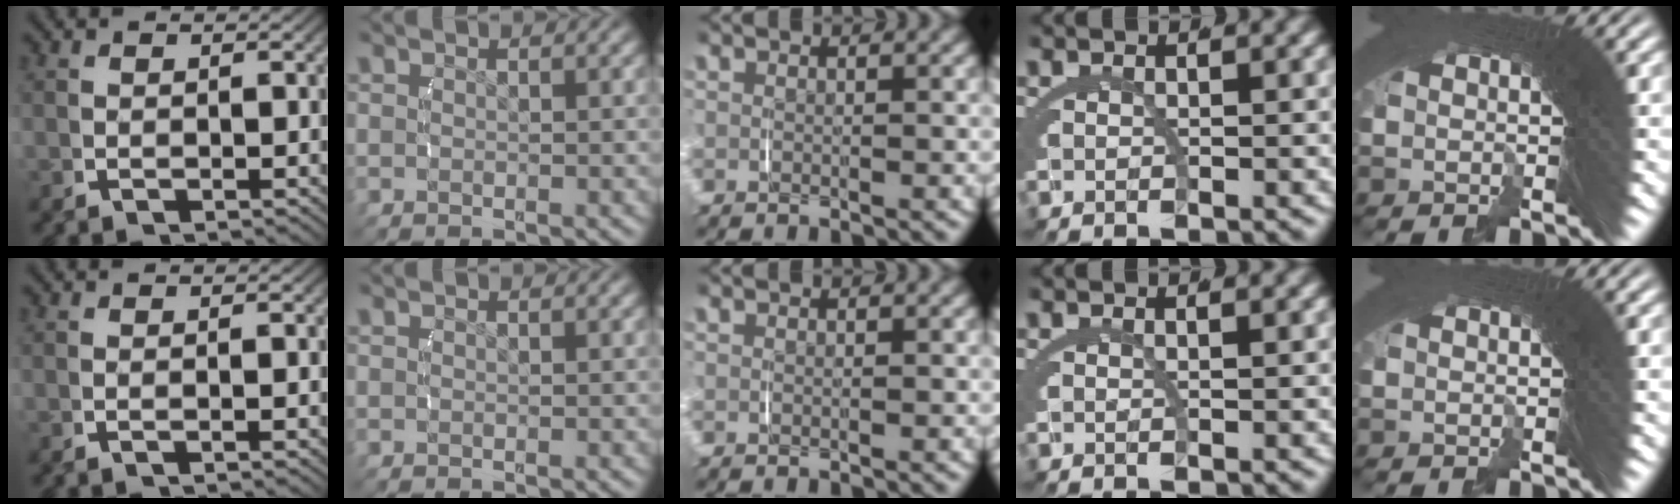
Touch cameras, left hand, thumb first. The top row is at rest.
{"thumb": {"total": 0.7, "force": [-0.2, 0.0, 0.7], "torque": [-0.014, 0.005, -0.006]}, "ring": {"total": 0.5, "force": [0.4, 0.0, 0.3], "torque": [-0.005, 0.002, 0.008]}}